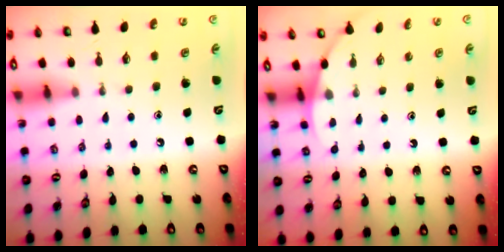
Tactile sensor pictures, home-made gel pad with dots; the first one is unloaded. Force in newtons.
{"total": 2.0, "press": 2.0, "slide": 0.0}